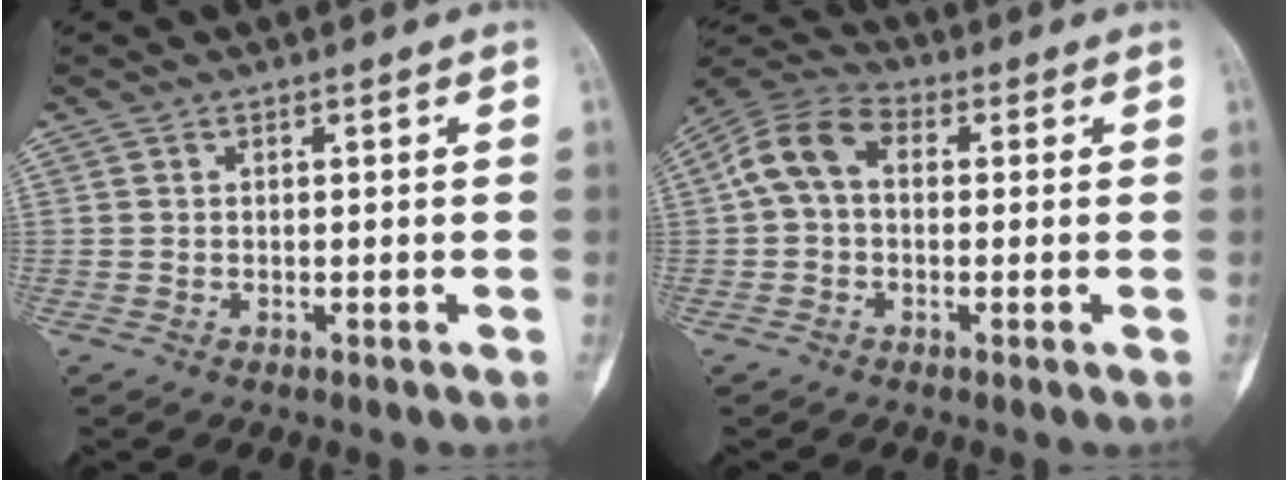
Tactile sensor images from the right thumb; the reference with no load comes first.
{"total": 8.7, "force": [0.7, 6.1, 6.2], "torque": [-0.113, 0.030, 0.002]}